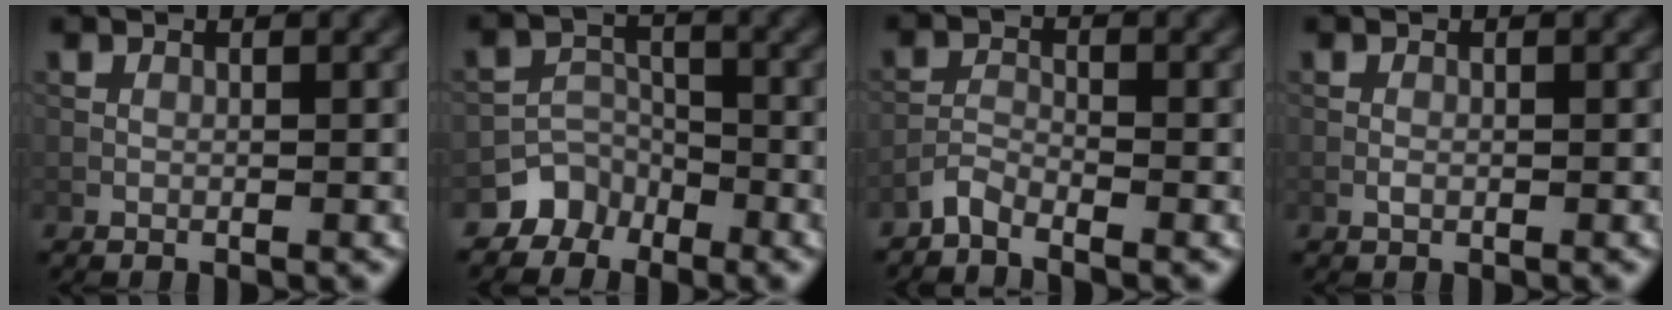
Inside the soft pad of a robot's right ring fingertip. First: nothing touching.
{"total": 3.4, "force": [-2.7, 2.2, 0.2], "torque": [0.012, 0.003, -0.048]}
{"total": 1.7, "force": [-1.6, 0.2, 0.5], "torque": [-0.011, 0.004, -0.041]}
{"total": 0.6, "force": [-0.2, 0.3, 0.4], "torque": [-0.010, 0.000, -0.005]}